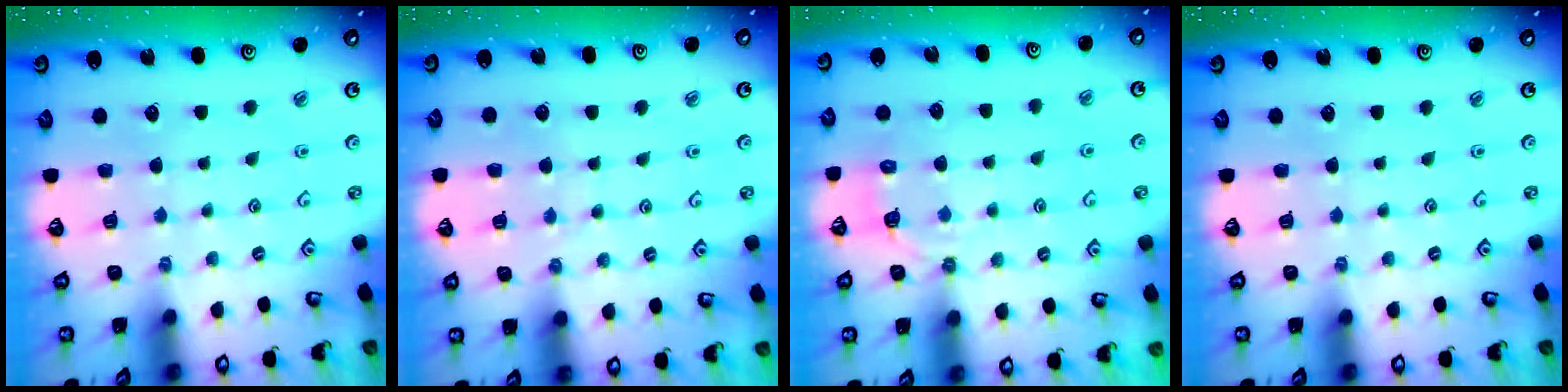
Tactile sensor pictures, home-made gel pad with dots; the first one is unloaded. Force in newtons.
{"total": 3.8, "press": 3.8, "slide": 0.5}
{"total": 6.0, "press": 5.8, "slide": 1.7}
{"total": 0.0}